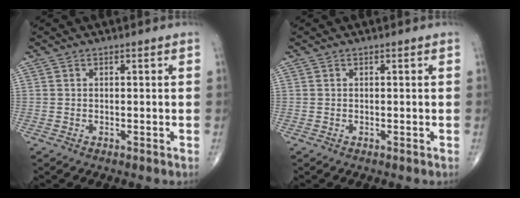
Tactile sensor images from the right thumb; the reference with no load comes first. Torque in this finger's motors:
{"motor_torque": [0.00, 0.00, 0.00, 0.00, 0.00]}